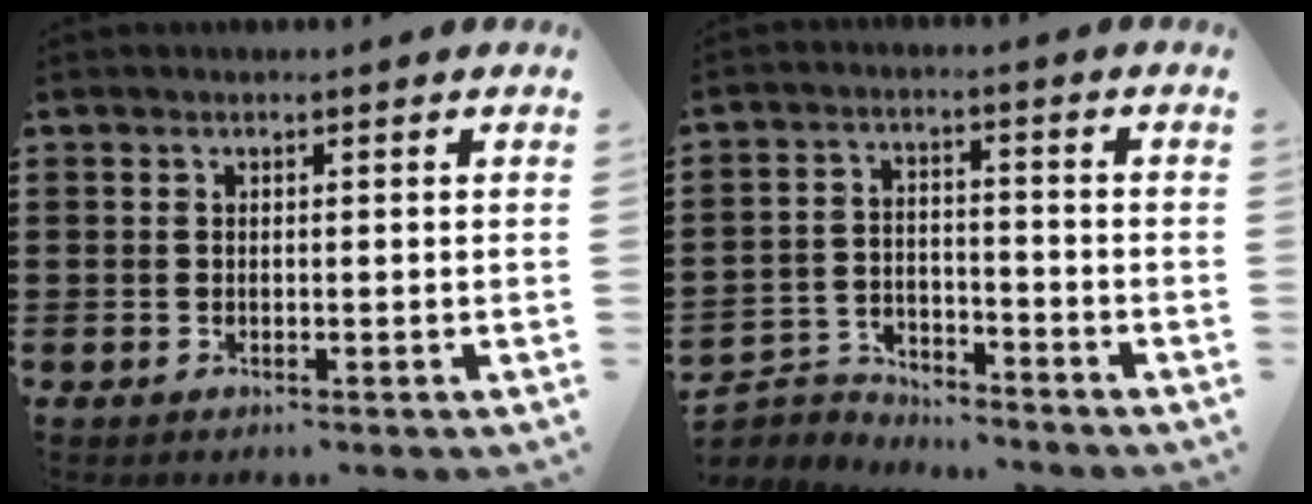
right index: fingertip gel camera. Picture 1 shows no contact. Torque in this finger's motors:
{"motor_torque": [-0.19, -0.16, -0.01, 0.00]}